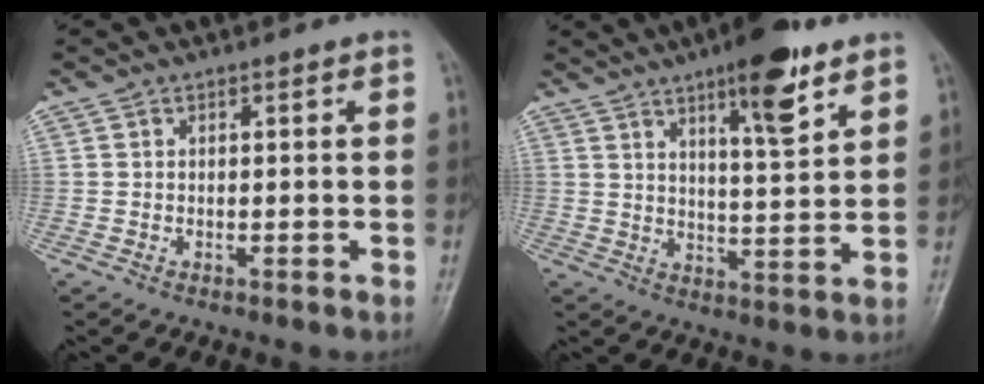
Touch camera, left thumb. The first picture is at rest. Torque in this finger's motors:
{"motor_torque": [3.82, 1.19, 1.30, -0.74, 0.26]}